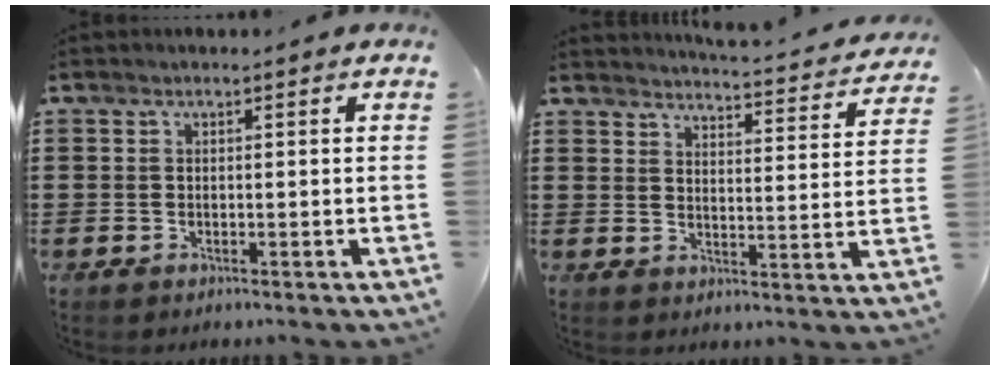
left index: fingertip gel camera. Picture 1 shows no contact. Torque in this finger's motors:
{"motor_torque": [2.14, 0.00, -0.05, 0.01]}